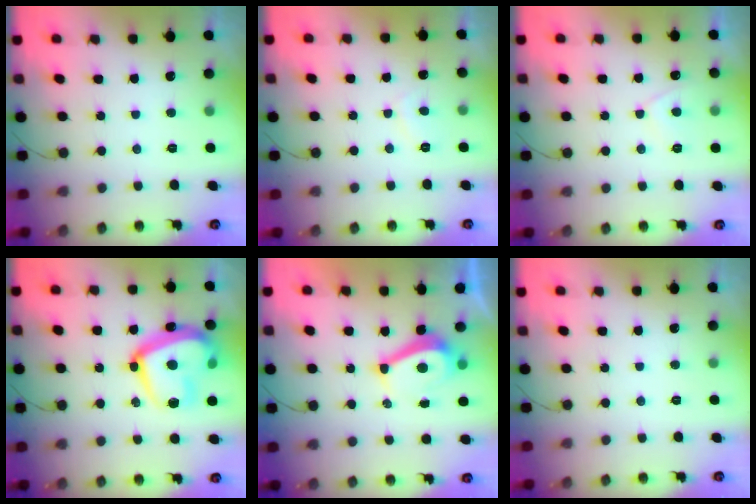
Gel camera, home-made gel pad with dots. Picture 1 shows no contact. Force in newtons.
{"total": 2.2, "press": 2.1, "slide": 0.7}
{"total": 3.0, "press": 3.0, "slide": 0.4}
{"total": 22.4, "press": 22.3, "slide": 2.2}
{"total": 7.7, "press": 7.7, "slide": 0.8}
{"total": 0.0}